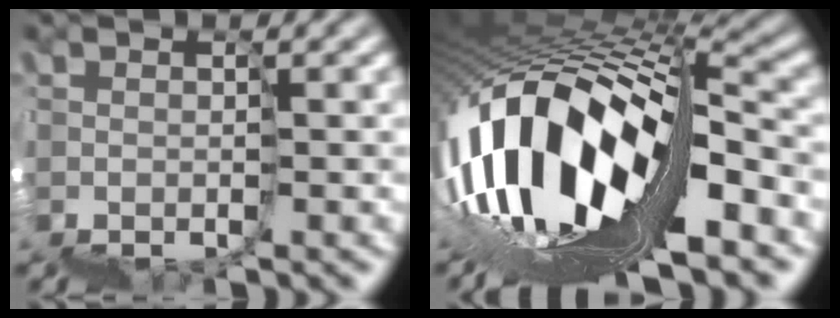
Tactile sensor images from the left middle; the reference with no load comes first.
{"total": 14.8, "force": [-1.1, 4.8, 13.9], "torque": [-0.241, 0.035, -0.013]}